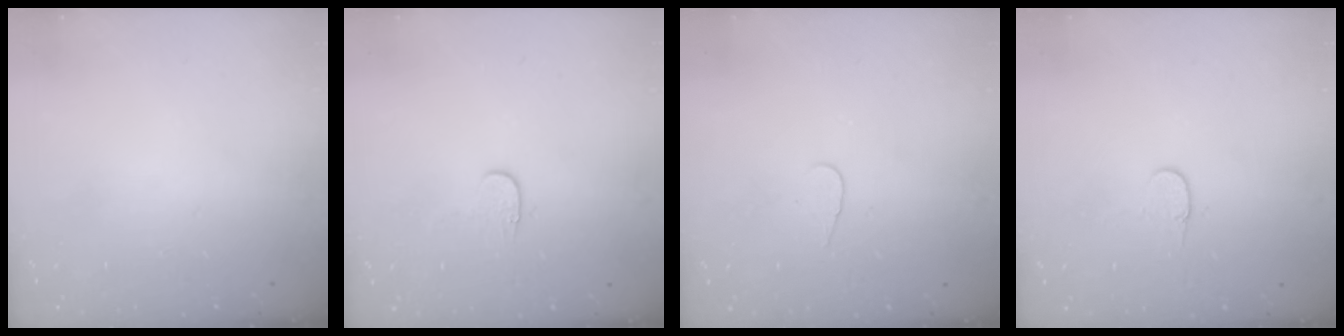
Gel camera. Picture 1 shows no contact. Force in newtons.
{"total": 3.4, "press": 3.4, "slide": 0.4}
{"total": 4.0, "press": 4.0, "slide": 0.4}
{"total": 3.2, "press": 3.2, "slide": 0.3}